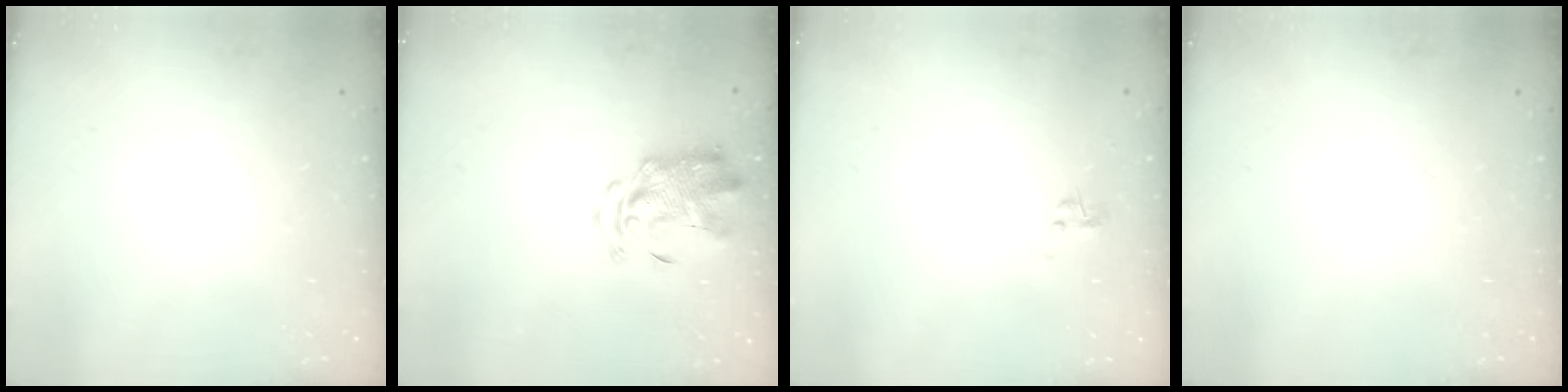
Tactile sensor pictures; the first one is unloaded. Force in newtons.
{"total": 3.9, "press": 3.8, "slide": 0.5}
{"total": 0.0}
{"total": 0.0}